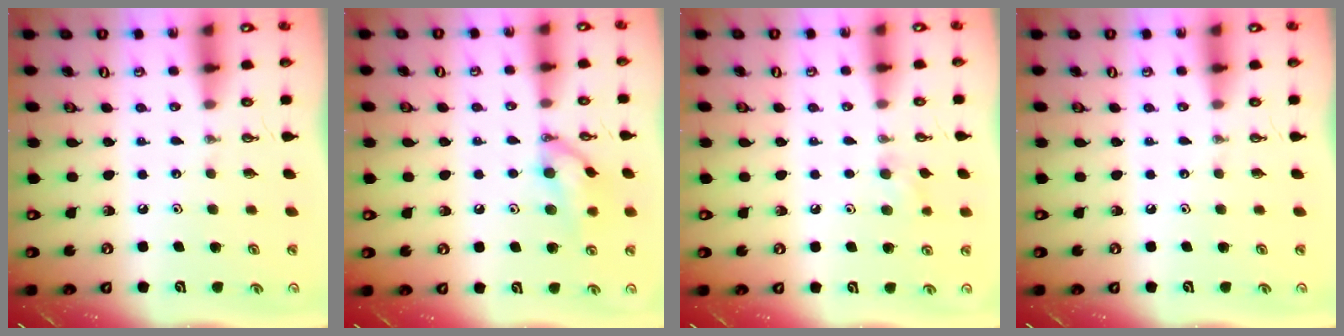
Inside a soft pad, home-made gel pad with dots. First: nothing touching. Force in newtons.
{"total": 12.0, "press": 11.8, "slide": 1.6}
{"total": 6.5, "press": 6.4, "slide": 1.4}
{"total": 0.0}